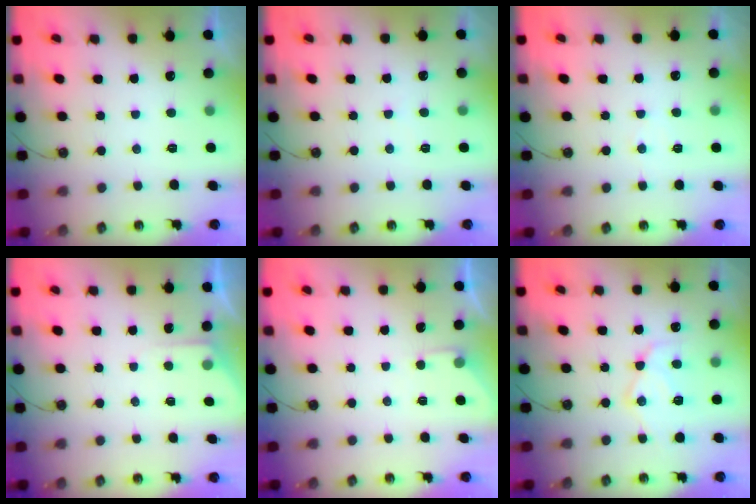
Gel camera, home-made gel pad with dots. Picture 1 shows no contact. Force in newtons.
{"total": 2.3, "press": 2.2, "slide": 0.4}
{"total": 3.8, "press": 3.7, "slide": 0.5}
{"total": 3.7, "press": 3.7, "slide": 0.4}
{"total": 3.0, "press": 3.0, "slide": 0.4}
{"total": 13.7, "press": 13.7, "slide": 1.2}